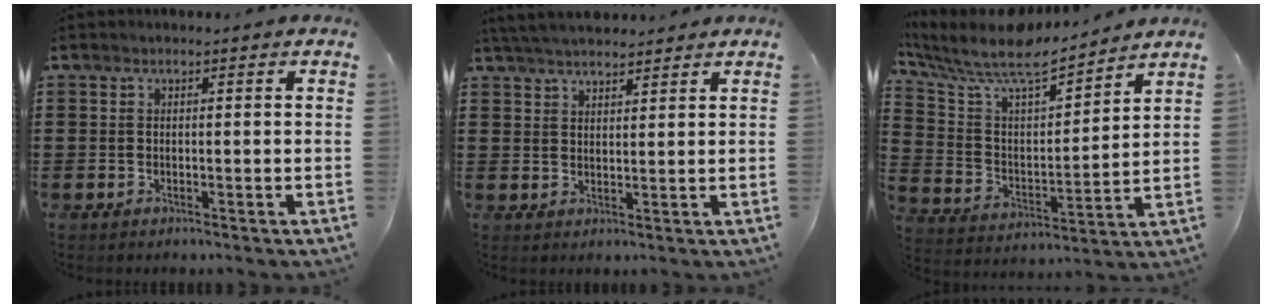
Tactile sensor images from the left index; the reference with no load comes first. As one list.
[{"total": 3.9, "force": [3.7, 0.4, 0.9], "torque": [-0.029, -0.005, 0.070]}, {"total": 8.3, "force": [7.3, 1.8, 3.7], "torque": [-0.105, -0.054, 0.119]}]